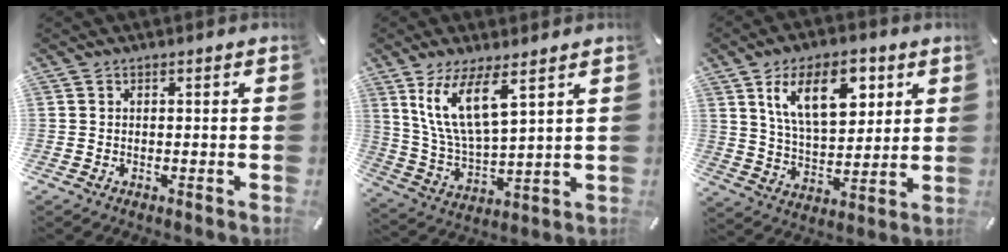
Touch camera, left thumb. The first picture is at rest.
{"total": 12.1, "force": [7.3, 3.9, 8.8], "torque": [-0.210, -0.019, 0.130]}
{"total": 15.7, "force": [7.1, 8.6, 11.0], "torque": [-0.188, -0.010, 0.123]}